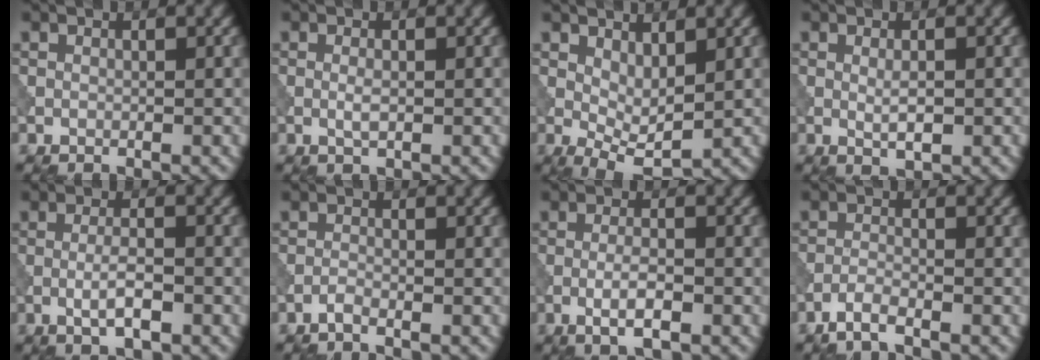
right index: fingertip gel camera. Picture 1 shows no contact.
{"total": 1.1, "force": [-0.1, 0.3, 1.0], "torque": [-0.024, -0.002, -0.003]}
{"total": 3.3, "force": [0.9, 1.4, 2.9], "torque": [-0.052, -0.008, 0.019]}
{"total": 1.6, "force": [0.0, 0.4, 1.6], "torque": [-0.030, -0.004, 0.001]}
{"total": 3.0, "force": [-1.0, 0.7, 2.7], "torque": [-0.051, 0.002, -0.022]}
{"total": 0.9, "force": [-0.7, 0.1, 0.5], "torque": [-0.011, 0.002, -0.018]}
{"total": 2.9, "force": [-1.1, 0.7, 2.6], "torque": [-0.050, 0.002, -0.024]}
{"total": 2.0, "force": [-1.6, 0.3, 1.2], "torque": [-0.024, 0.002, -0.038]}